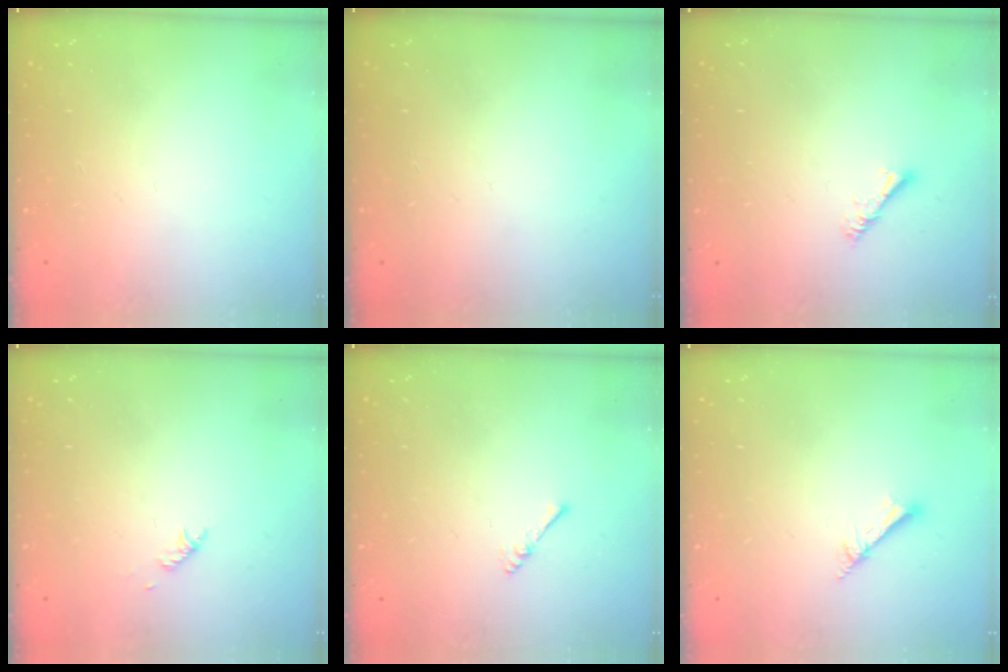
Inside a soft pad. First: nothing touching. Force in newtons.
{"total": 0.0}
{"total": 3.6, "press": 3.5, "slide": 0.7}
{"total": 2.8, "press": 2.7, "slide": 0.6}
{"total": 2.2, "press": 2.2, "slide": 0.4}
{"total": 3.1, "press": 3.1, "slide": 0.0}